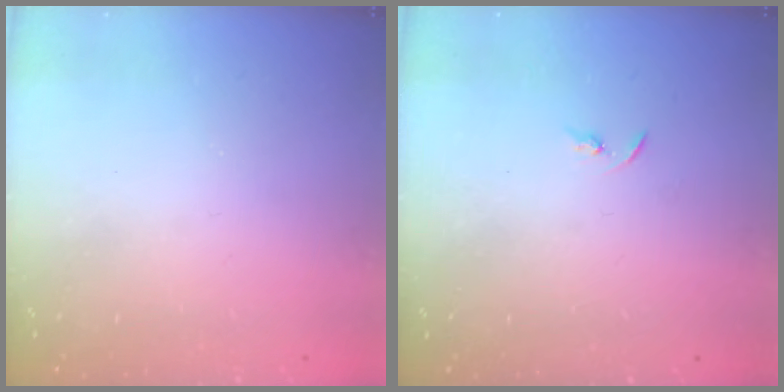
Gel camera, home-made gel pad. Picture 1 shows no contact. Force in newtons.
{"total": 3.3, "press": 3.2, "slide": 0.4}